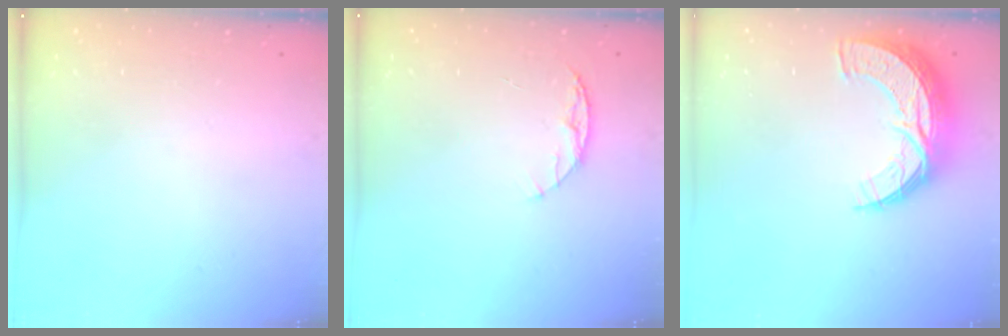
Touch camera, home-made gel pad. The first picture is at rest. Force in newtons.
{"total": 6.1, "press": 6.0, "slide": 0.7}
{"total": 12.8, "press": 12.7, "slide": 1.0}